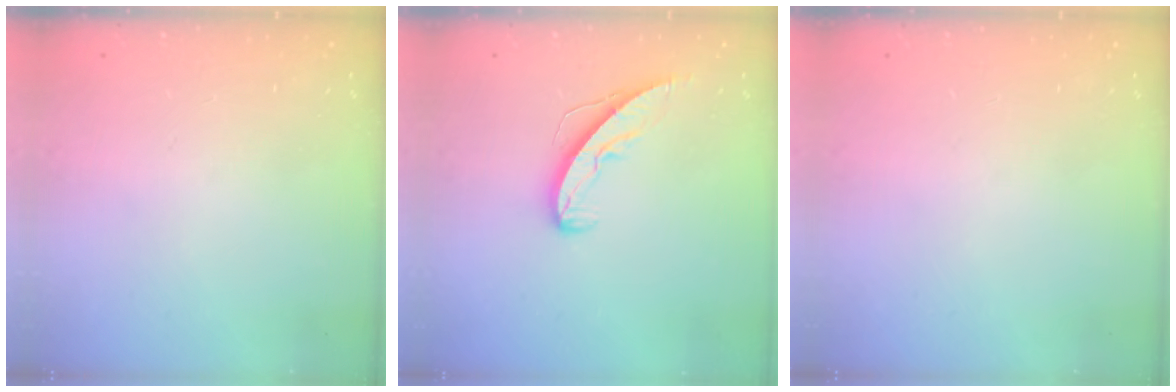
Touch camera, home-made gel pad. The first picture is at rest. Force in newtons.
{"total": 7.2, "press": 7.2, "slide": 0.4}
{"total": 0.0}